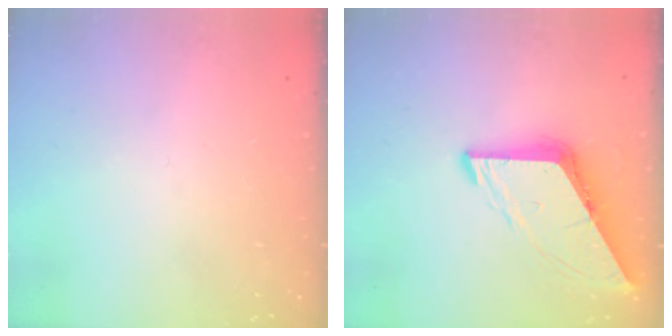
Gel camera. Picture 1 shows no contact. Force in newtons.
{"total": 8.6, "press": 8.5, "slide": 1.1}